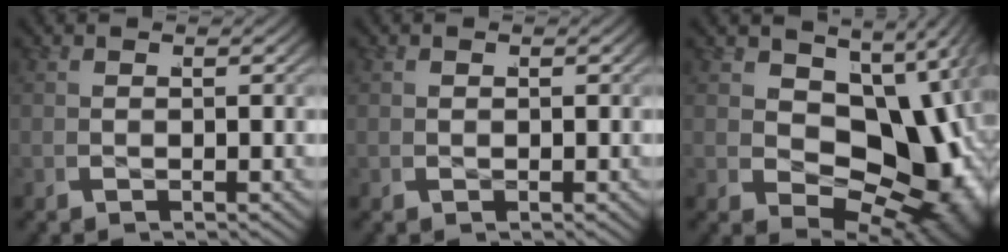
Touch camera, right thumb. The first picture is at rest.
{"total": 0.7, "force": [0.1, 0.6, 0.3], "torque": [-0.005, 0.000, 0.004]}
{"total": 13.5, "force": [-0.4, 8.6, 10.4], "torque": [-0.173, -0.056, 0.027]}